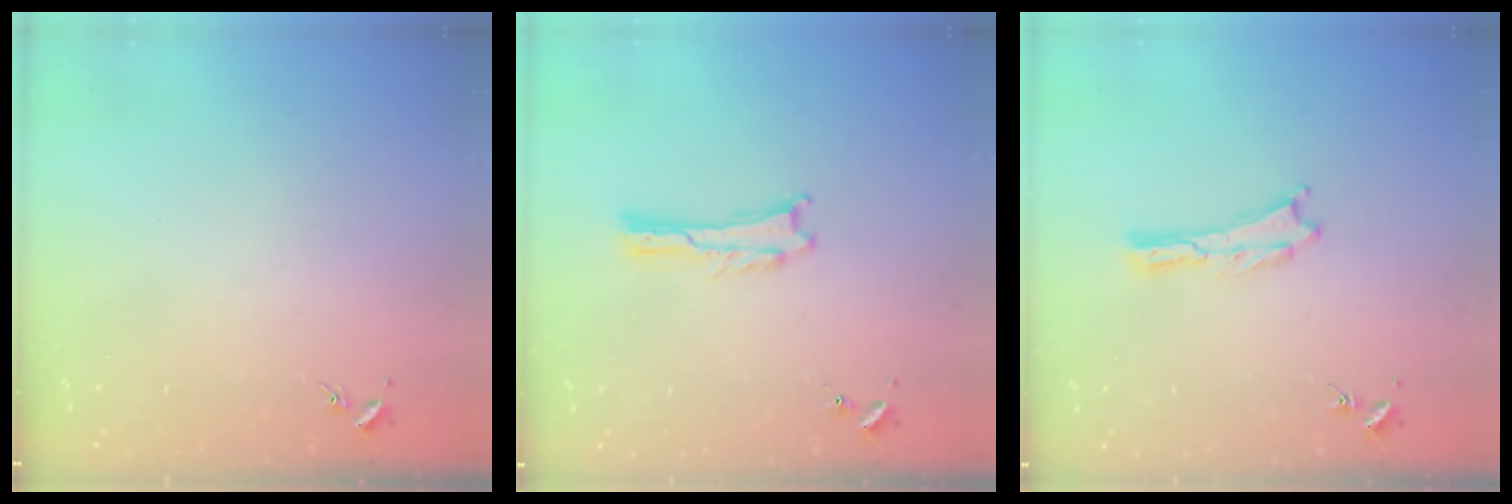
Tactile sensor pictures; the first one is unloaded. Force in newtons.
{"total": 0.0}
{"total": 0.0}